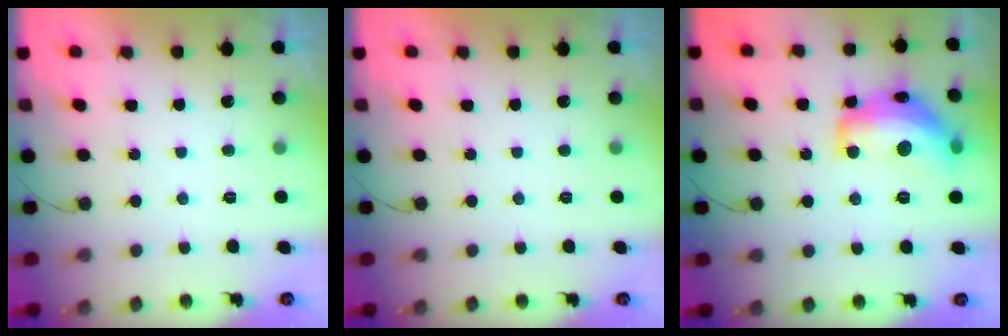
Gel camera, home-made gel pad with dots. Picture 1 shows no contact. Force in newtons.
{"total": 0.0}
{"total": 18.5, "press": 18.5, "slide": 0.8}